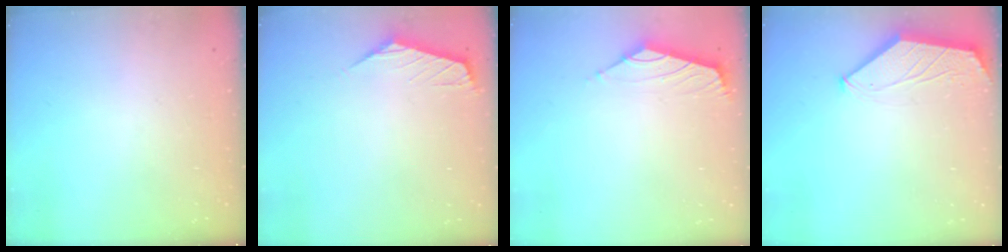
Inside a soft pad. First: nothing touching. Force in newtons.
{"total": 0.7, "press": 0.6, "slide": 0.5}
{"total": 1.6, "press": 1.4, "slide": 0.7}
{"total": 1.6, "press": 1.6, "slide": 0.3}